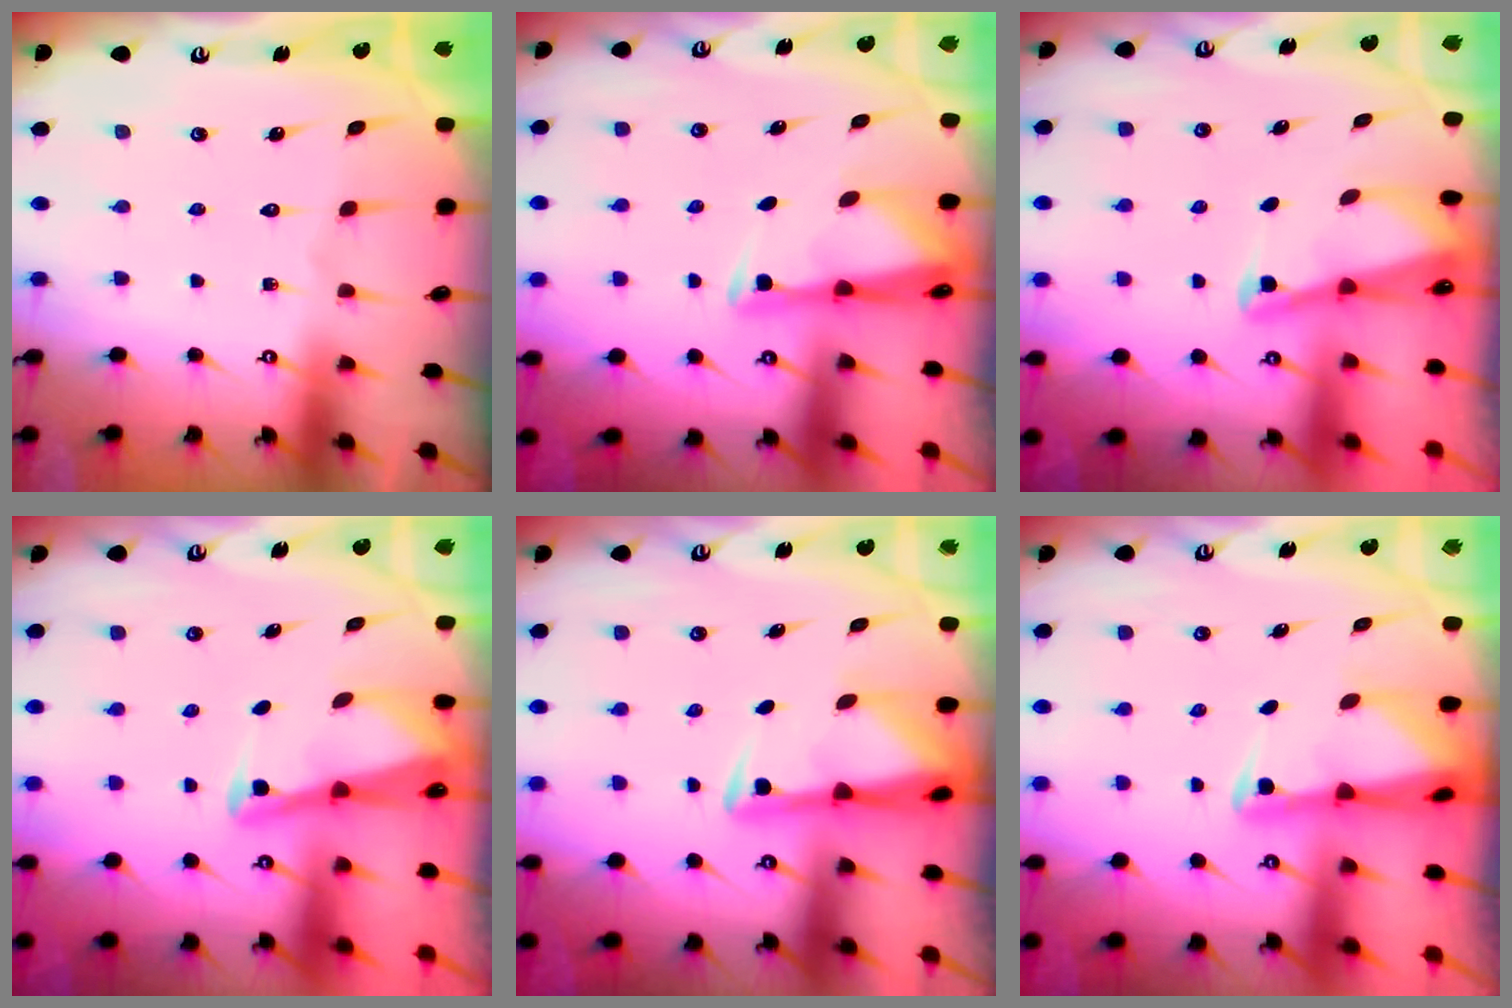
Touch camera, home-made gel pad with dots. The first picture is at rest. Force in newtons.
{"total": 2.7, "press": 2.7, "slide": 0.4}
{"total": 2.0, "press": 2.0, "slide": 0.3}
{"total": 3.0, "press": 2.9, "slide": 0.6}
{"total": 2.9, "press": 2.9, "slide": 0.5}
{"total": 2.4, "press": 2.3, "slide": 0.5}